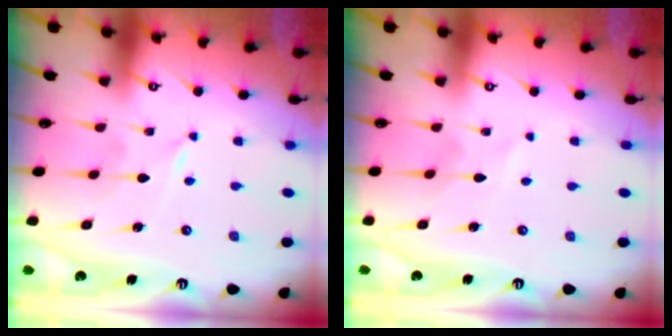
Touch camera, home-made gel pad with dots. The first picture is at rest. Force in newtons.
{"total": 1.7, "press": 1.7, "slide": 0.1}